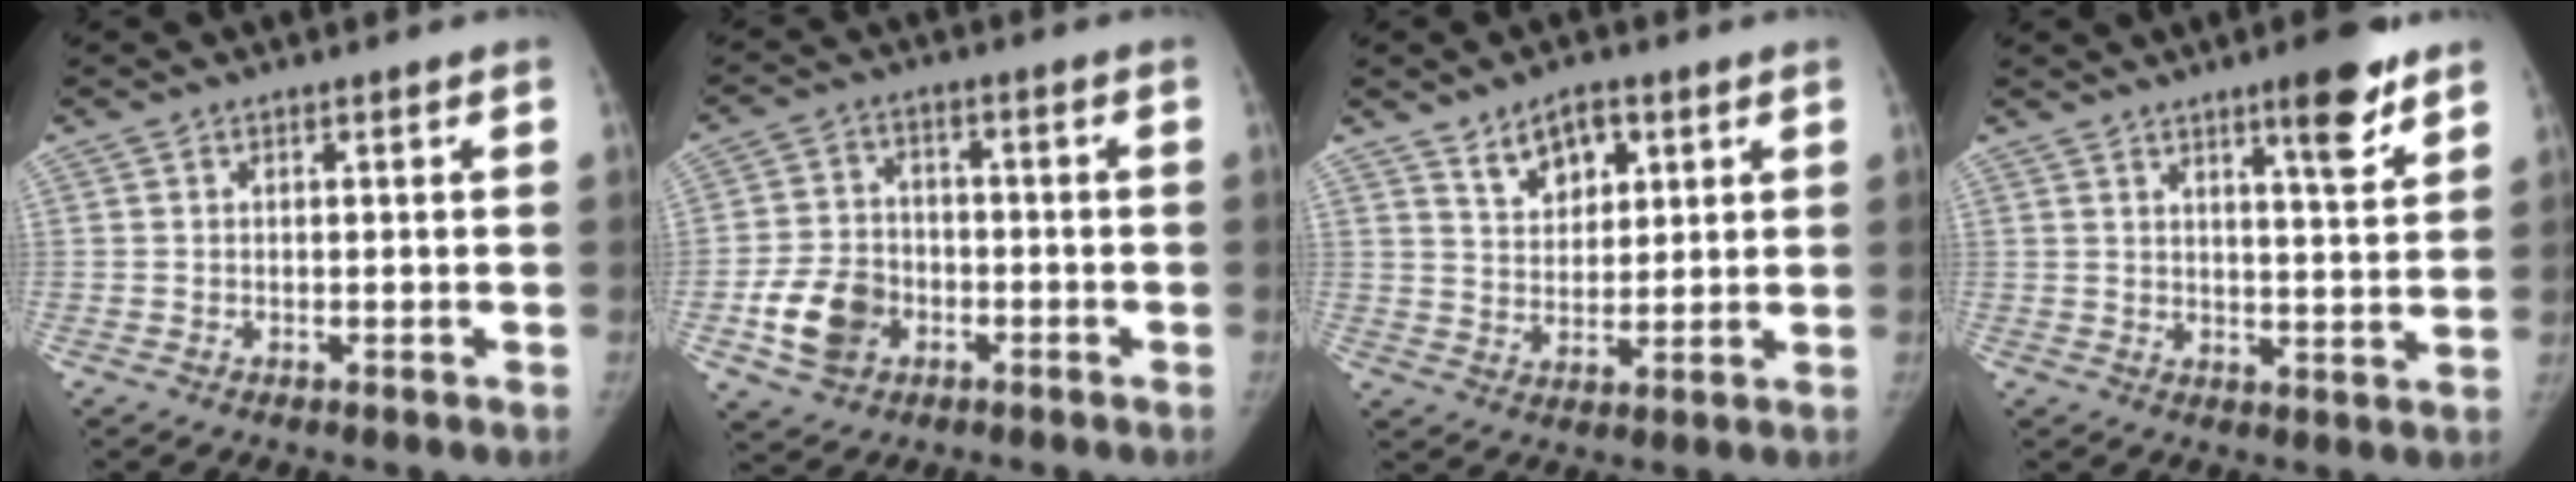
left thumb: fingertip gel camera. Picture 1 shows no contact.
{"total": 10.0, "force": [-3.7, 7.8, 5.1], "torque": [-0.079, 0.017, -0.064]}
{"total": 7.5, "force": [4.1, 4.6, 4.2], "torque": [-0.037, -0.026, 0.072]}
{"total": 8.6, "force": [5.5, 1.4, 6.4], "torque": [-0.082, -0.034, 0.079]}